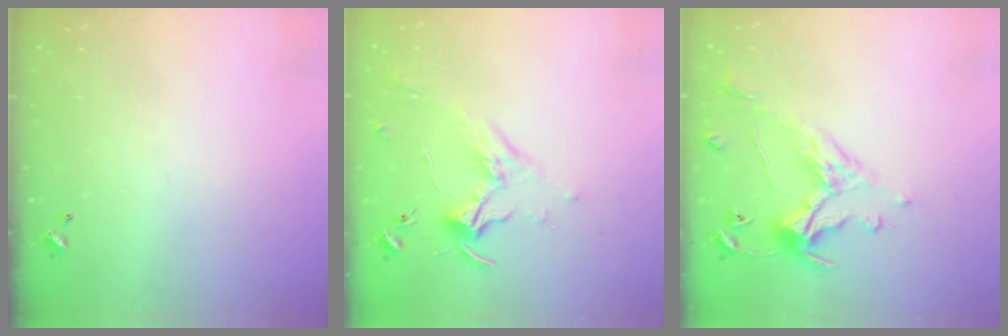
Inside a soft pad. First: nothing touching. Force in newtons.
{"total": 1.7, "press": 1.5, "slide": 0.8}
{"total": 1.0, "press": 0.2, "slide": 1.0}